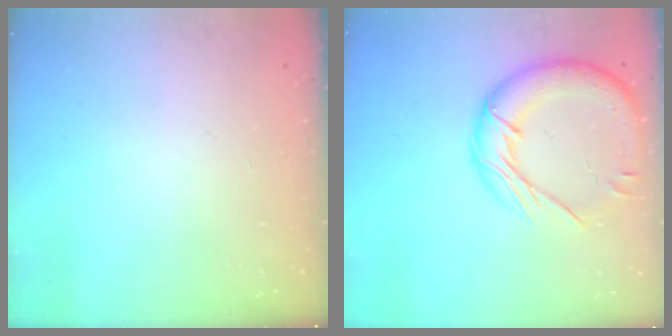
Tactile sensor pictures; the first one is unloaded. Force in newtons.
{"total": 17.9, "press": 17.8, "slide": 1.8}